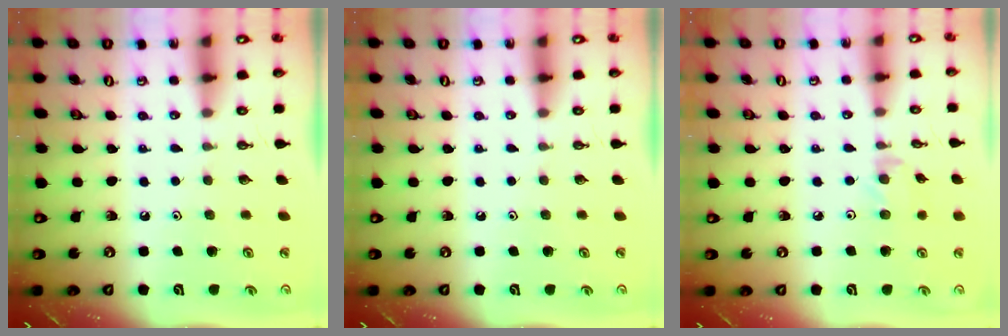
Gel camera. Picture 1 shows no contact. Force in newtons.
{"total": 0.0}
{"total": 3.6, "press": 3.5, "slide": 0.5}